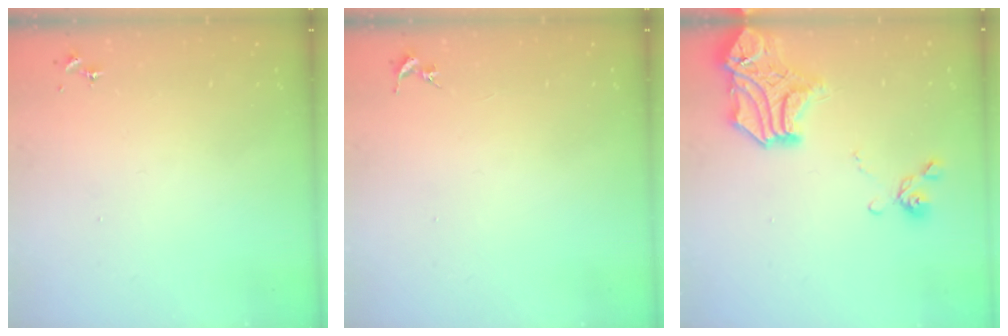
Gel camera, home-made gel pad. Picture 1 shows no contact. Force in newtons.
{"total": 0.0}
{"total": 18.0, "press": 17.9, "slide": 1.8}